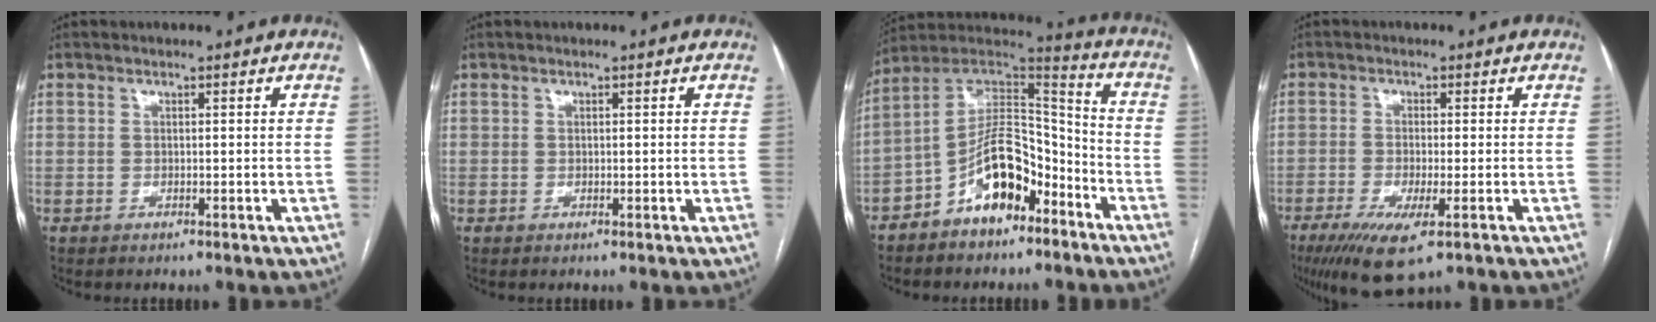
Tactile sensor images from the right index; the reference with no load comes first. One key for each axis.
{"total": 0.0}
{"total": 13.0, "fx": -6.9, "fy": 6.1, "fz": 9.1, "tx": -0.162, "ty": 0.035, "tz": -0.117}
{"total": 8.0, "fx": -4.2, "fy": 1.2, "fz": 6.6, "tx": -0.120, "ty": -0.023, "tz": -0.068}